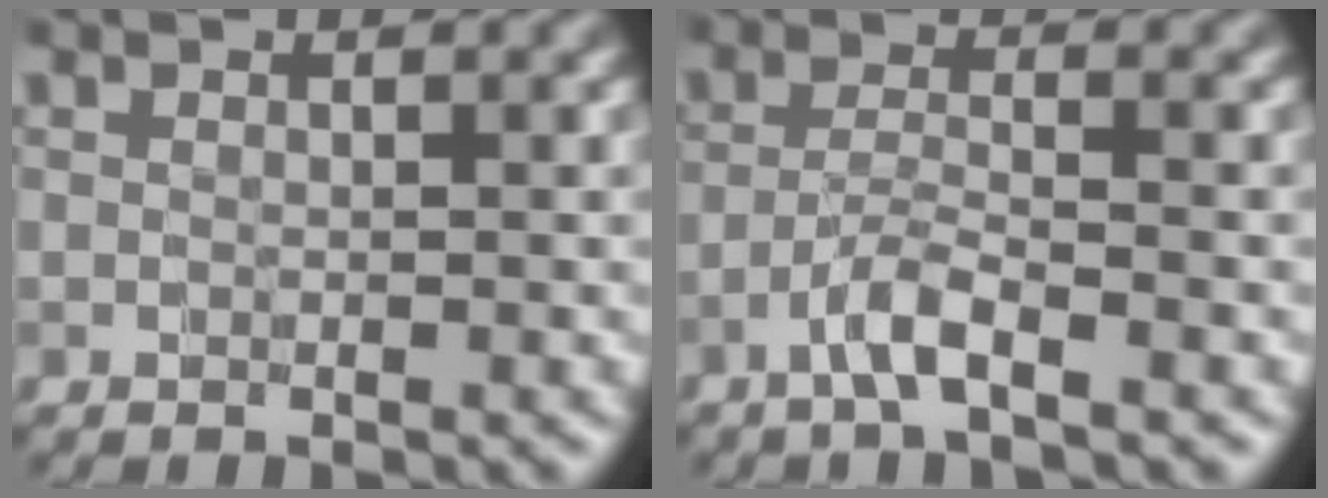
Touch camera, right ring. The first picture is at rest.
{"total": 2.4, "force": [-1.6, 0.1, 1.8], "torque": [-0.033, 0.008, -0.040]}